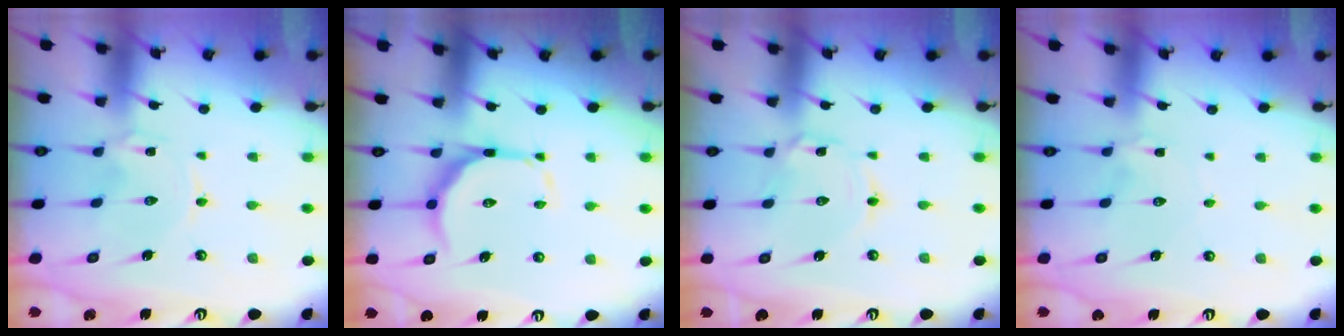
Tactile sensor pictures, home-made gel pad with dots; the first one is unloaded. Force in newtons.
{"total": 9.6, "press": 9.5, "slide": 0.9}
{"total": 1.7, "press": 1.7, "slide": 0.1}
{"total": 1.5, "press": 1.4, "slide": 0.2}